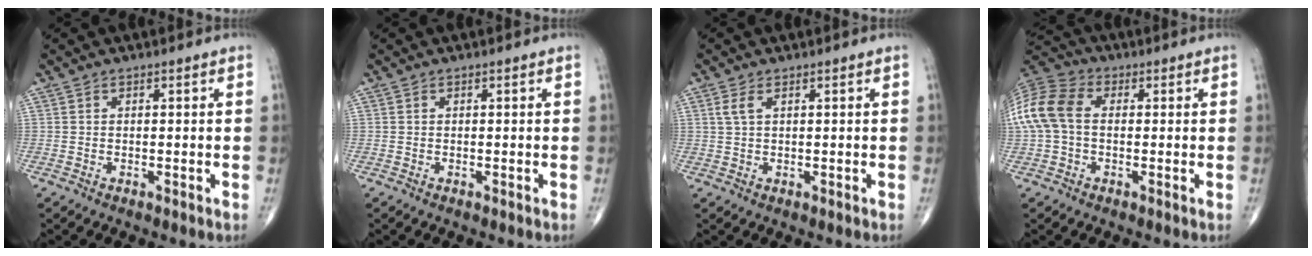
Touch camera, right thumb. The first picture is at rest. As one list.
[{"total": 0.0}, {"total": 2.1, "force": [0.9, 0.8, 1.7], "torque": [-0.044, 0.008, 0.025]}, {"total": 12.0, "force": [0.6, 8.2, 8.7], "torque": [-0.196, 0.031, 0.005]}]